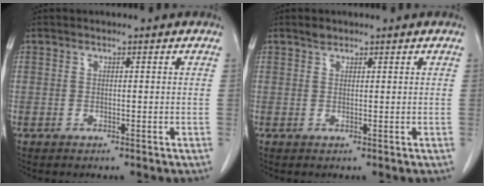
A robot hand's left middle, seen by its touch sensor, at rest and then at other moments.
{"total": 0.9, "force": [0.8, 0.4, 0.2], "torque": [-0.007, 0.000, 0.014]}